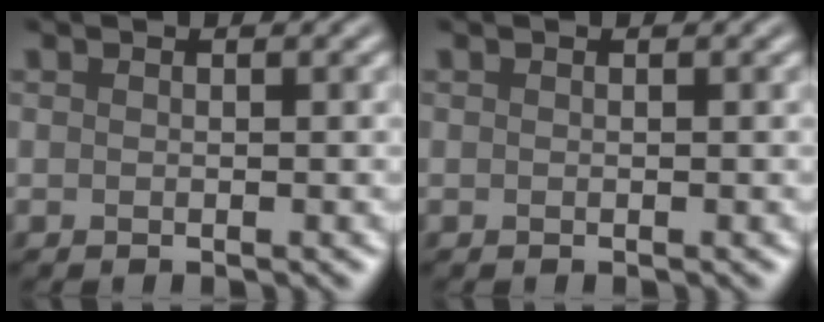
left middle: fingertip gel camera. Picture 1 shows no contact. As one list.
[{"total": 0.0}]